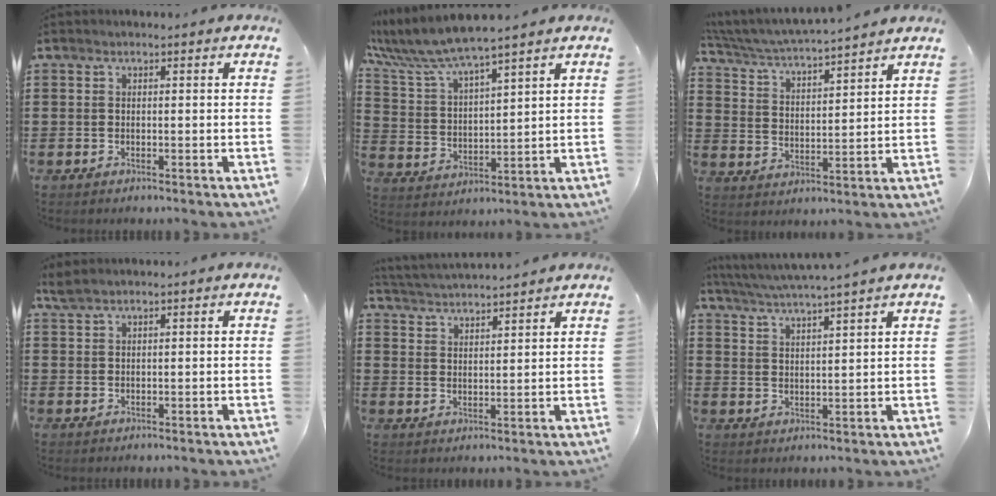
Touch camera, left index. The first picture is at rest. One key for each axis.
{"total": 6.9, "fx": 6.1, "fy": 0.2, "fz": 3.0, "tx": -0.086, "ty": -0.031, "tz": 0.105}
{"total": 4.3, "fx": 4.2, "fy": -0.1, "fz": 1.0, "tx": -0.042, "ty": -0.032, "tz": 0.066}
{"total": 1.6, "fx": 1.3, "fy": 0.2, "fz": 1.0, "tx": -0.022, "ty": 0.001, "tz": 0.023}
{"total": 3.0, "fx": 3.0, "fy": -0.4, "fz": -0.1, "tx": -0.010, "ty": -0.015, "tz": 0.051}
{"total": 3.4, "fx": 3.2, "fy": -0.9, "fz": 0.9, "tx": -0.031, "ty": -0.020, "tz": 0.053}